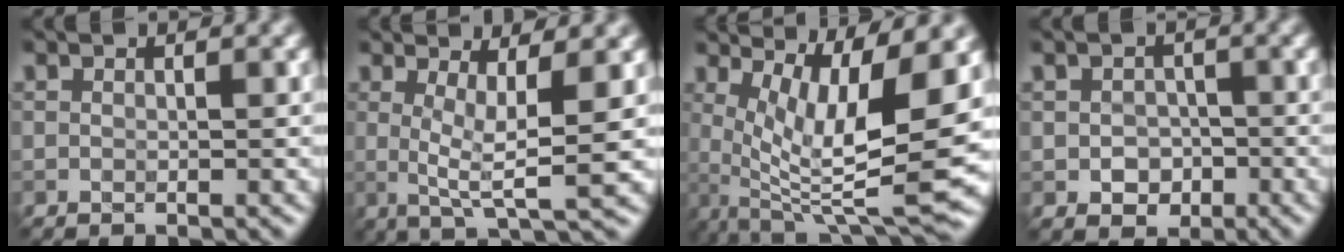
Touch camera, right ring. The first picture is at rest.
{"total": 4.8, "force": [0.9, 0.8, 4.6], "torque": [-0.078, -0.005, 0.014]}
{"total": 10.6, "force": [1.4, 2.8, 10.1], "torque": [-0.165, -0.012, 0.033]}
{"total": 2.2, "force": [-0.5, 2.0, 0.8], "torque": [-0.005, 0.000, -0.012]}